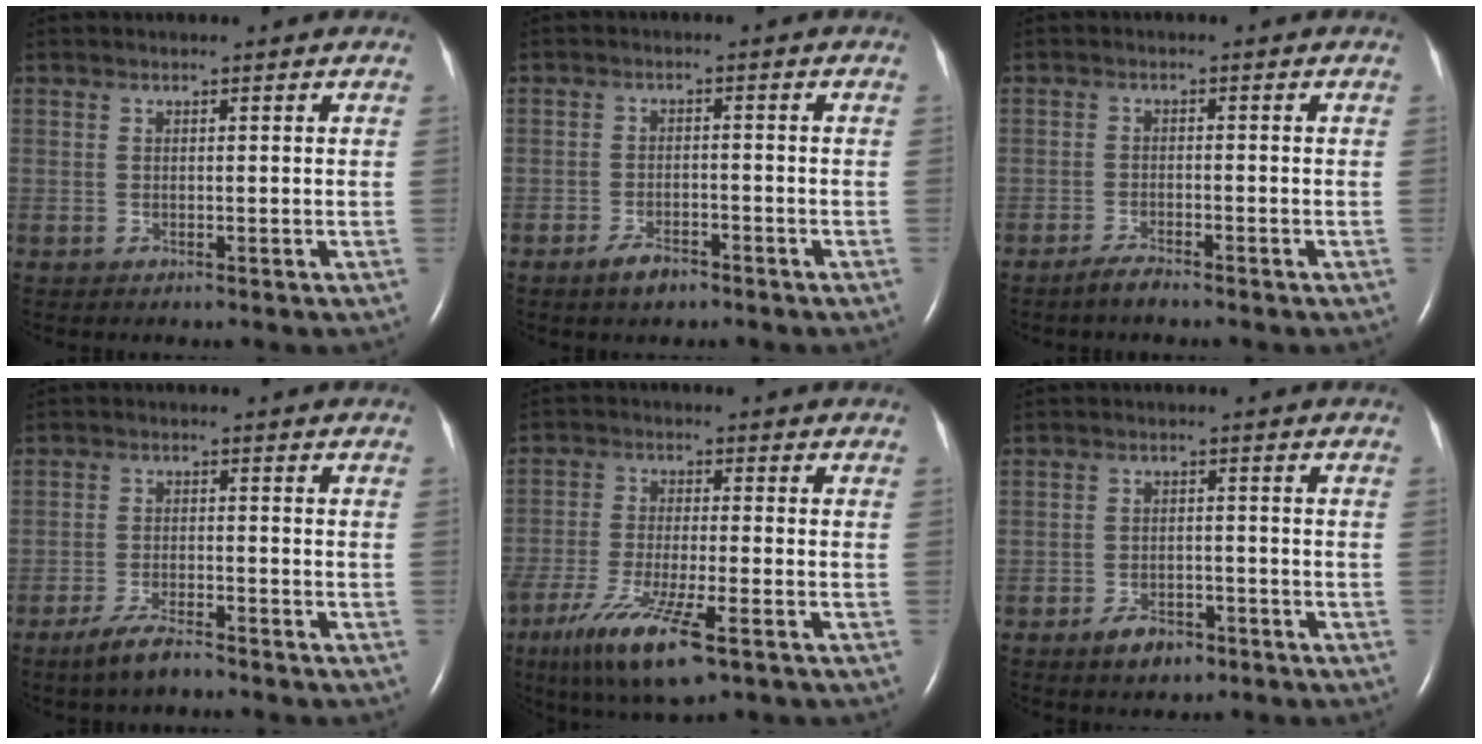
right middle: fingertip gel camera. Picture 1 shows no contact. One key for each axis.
{"total": 3.3, "fx": -2.5, "fy": 1.2, "fz": 1.9, "tx": -0.043, "ty": -0.002, "tz": -0.039}
{"total": 2.2, "fx": -2.0, "fy": 0.1, "fz": 1.0, "tx": -0.031, "ty": -0.007, "tz": -0.037}
{"total": 4.8, "fx": -3.8, "fy": 0.7, "fz": 2.8, "tx": -0.067, "ty": -0.009, "tz": -0.072}
{"total": 11.4, "fx": -6.3, "fy": 1.8, "fz": 9.3, "tx": -0.182, "ty": -0.031, "tz": -0.109}
{"total": 4.4, "fx": -2.9, "fy": 2.2, "fz": 2.3, "tx": -0.046, "ty": 0.000, "tz": -0.042}